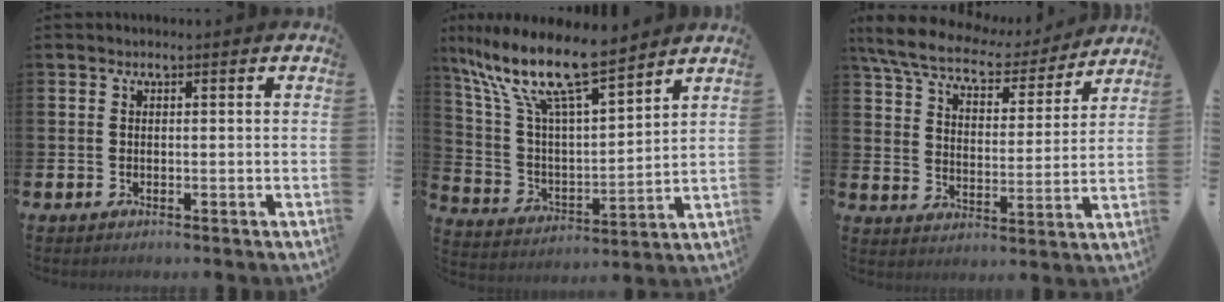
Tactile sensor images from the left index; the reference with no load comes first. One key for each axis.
{"total": 12.2, "fx": 10.1, "fy": 1.8, "fz": 6.6, "tx": -0.169, "ty": -0.061, "tz": 0.175}
{"total": 7.9, "fx": 7.0, "fy": 2.2, "fz": 3.1, "tx": -0.092, "ty": -0.042, "tz": 0.119}